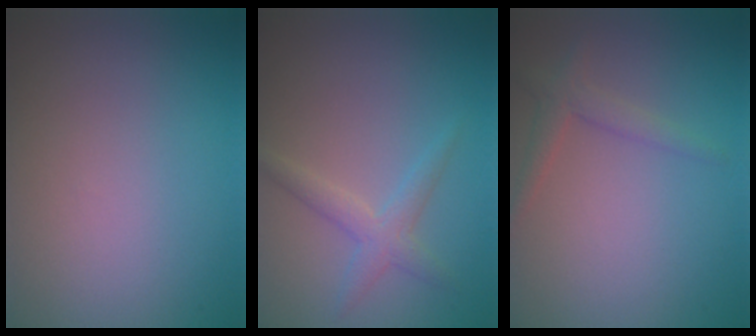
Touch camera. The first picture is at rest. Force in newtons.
{"total": 2.1, "press": 2.1, "slide": 0.1}
{"total": 1.8, "press": 1.8, "slide": 0.2}